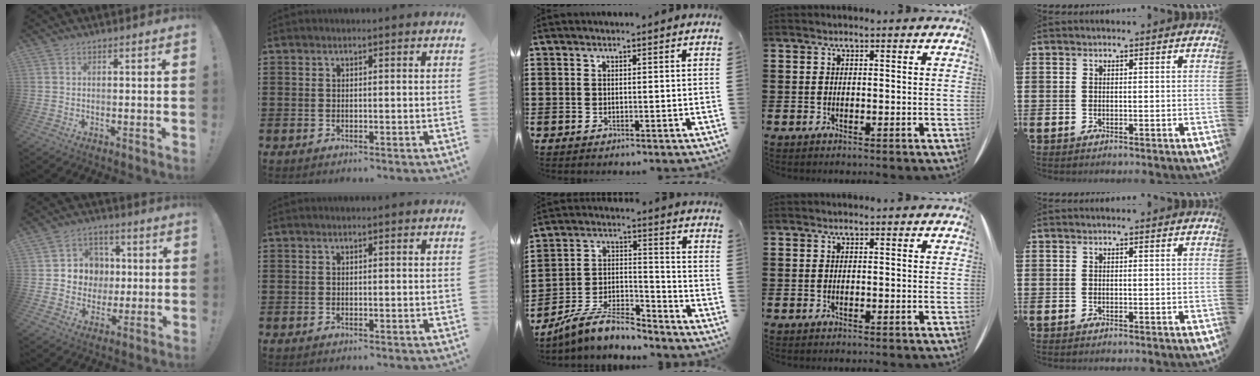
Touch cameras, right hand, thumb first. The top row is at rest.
{"thumb": {"total": 9.1, "force": [-0.2, 9.0, 1.6], "torque": [-0.021, 0.004, 0.008]}, "middle": {"total": 8.6, "force": [-7.7, 1.8, 3.2], "torque": [-0.066, 0.014, -0.153]}}